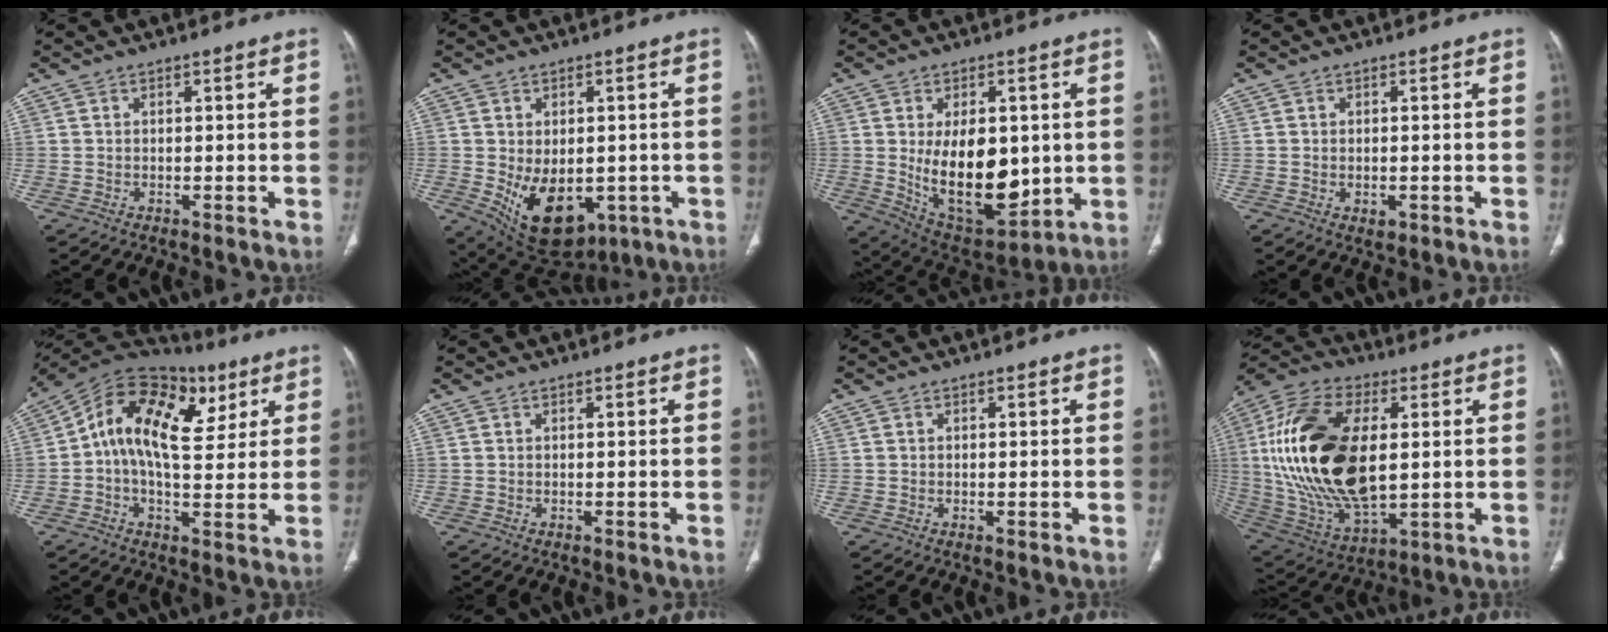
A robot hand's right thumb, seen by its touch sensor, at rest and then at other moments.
{"total": 14.0, "force": [-3.5, 9.0, 10.1], "torque": [-0.135, -0.009, -0.025]}
{"total": 17.5, "force": [0.0, 9.9, 14.4], "torque": [-0.191, -0.021, 0.029]}
{"total": 1.9, "force": [-0.5, 1.2, 1.3], "torque": [-0.017, 0.001, -0.001]}
{"total": 18.2, "force": [5.5, 10.8, 13.6], "torque": [-0.191, 0.020, 0.074]}
{"total": 0.0}
{"total": 0.5, "force": [-0.1, 0.2, 0.5], "torque": [-0.013, -0.004, -0.002]}
{"total": 27.4, "force": [3.0, 14.7, 23.0], "torque": [-0.453, -0.014, 0.058]}